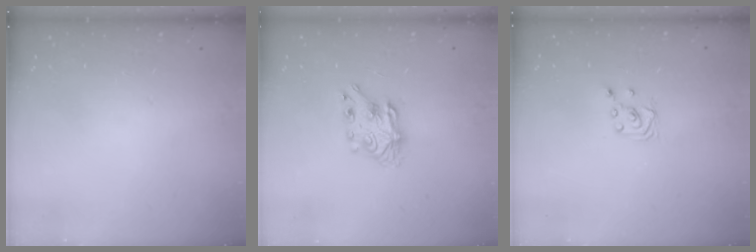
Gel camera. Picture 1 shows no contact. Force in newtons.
{"total": 7.1, "press": 7.1, "slide": 0.2}
{"total": 2.0, "press": 2.0, "slide": 0.2}